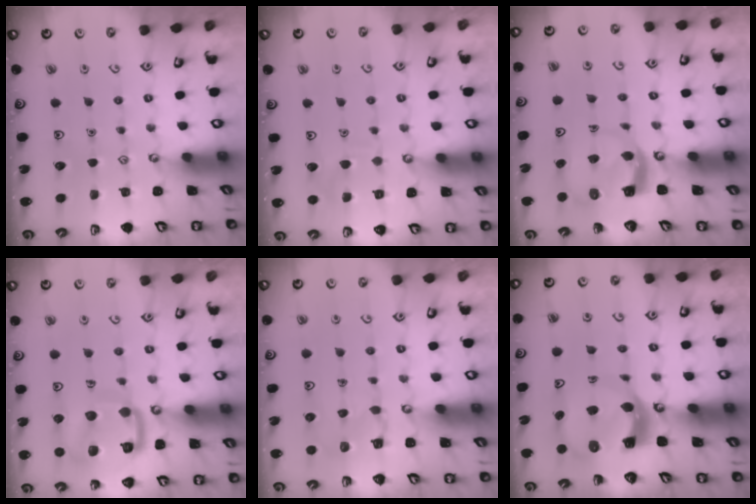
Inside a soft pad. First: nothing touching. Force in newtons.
{"total": 6.0, "press": 6.0, "slide": 0.6}
{"total": 4.8, "press": 4.8, "slide": 0.5}
{"total": 14.4, "press": 14.4, "slide": 1.5}
{"total": 3.9, "press": 3.9, "slide": 0.3}
{"total": 6.5, "press": 6.4, "slide": 1.0}